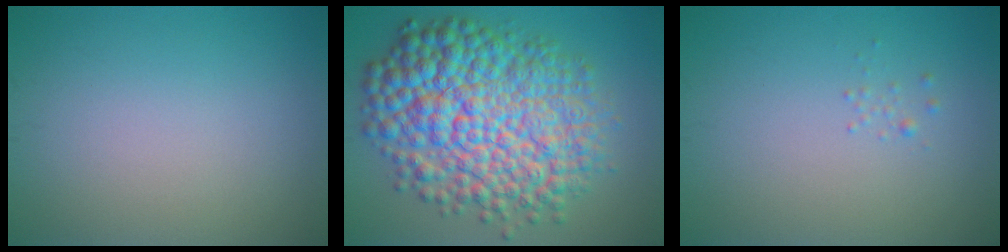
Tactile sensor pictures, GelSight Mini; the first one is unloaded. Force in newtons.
{"total": 12.7, "press": 12.7, "slide": 0.1}
{"total": 0.7, "press": 0.7, "slide": 0.1}